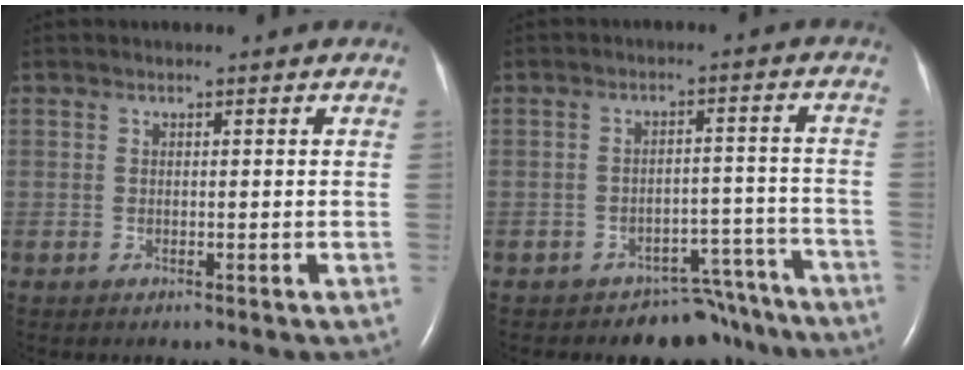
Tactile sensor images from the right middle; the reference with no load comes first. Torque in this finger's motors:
{"motor_torque": [0.07, -0.08, 0.07, 0.03]}